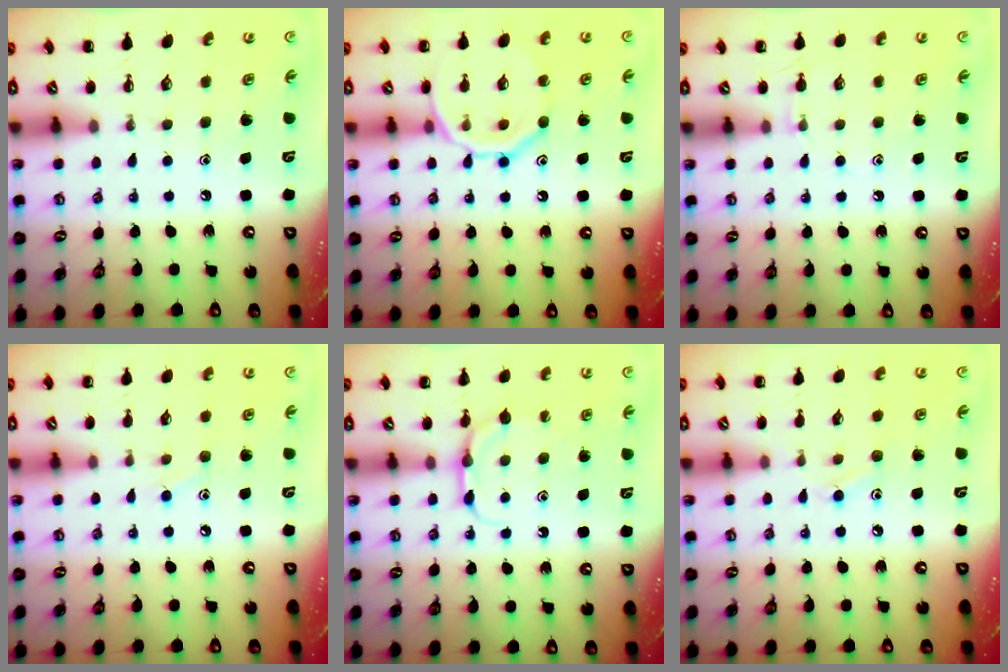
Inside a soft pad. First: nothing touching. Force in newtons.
{"total": 14.0, "press": 14.0, "slide": 1.2}
{"total": 4.0, "press": 3.8, "slide": 1.3}
{"total": 4.8, "press": 4.5, "slide": 1.6}
{"total": 5.5, "press": 5.3, "slide": 1.4}
{"total": 7.6, "press": 7.2, "slide": 2.3}